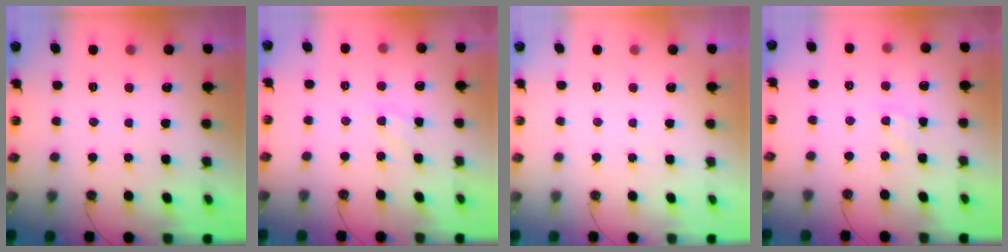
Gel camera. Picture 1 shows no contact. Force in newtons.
{"total": 6.0, "press": 5.9, "slide": 0.5}
{"total": 0.0}
{"total": 5.2, "press": 5.2, "slide": 0.6}